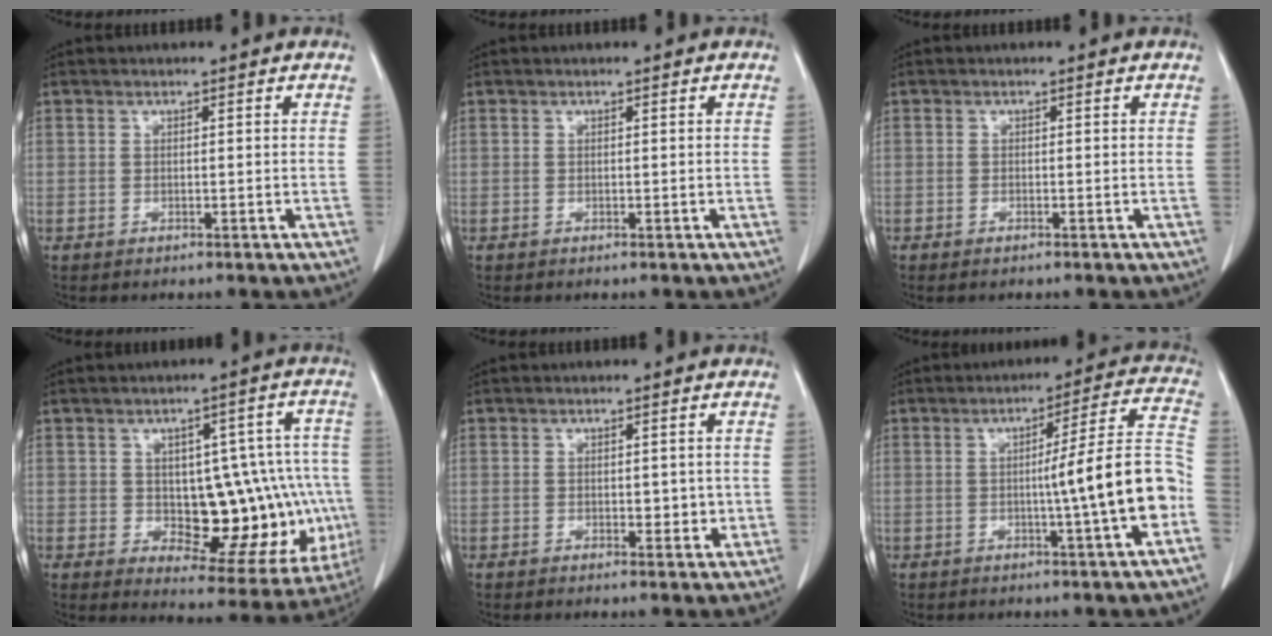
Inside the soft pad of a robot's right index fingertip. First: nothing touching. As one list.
[{"total": 0.0}, {"total": 0.6, "force": [-0.5, 0.2, 0.4], "torque": [-0.011, -0.001, -0.003]}, {"total": 17.5, "force": [-2.1, 8.1, 15.4], "torque": [-0.151, 0.032, -0.001]}, {"total": 2.6, "force": [-0.1, 1.6, 2.0], "torque": [-0.020, -0.001, 0.003]}, {"total": 12.6, "force": [-2.9, -1.1, 12.2], "torque": [-0.169, 0.012, -0.044]}]